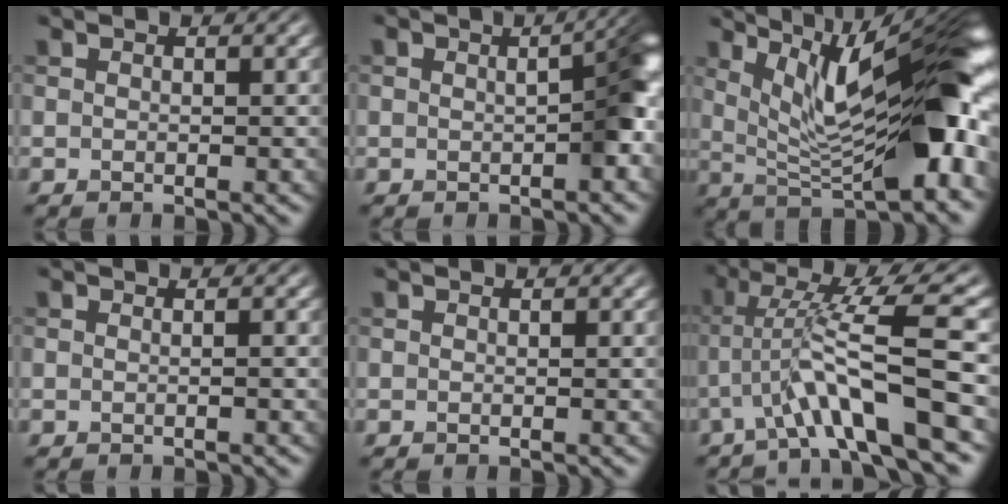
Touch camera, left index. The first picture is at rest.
{"total": 4.0, "force": [-0.1, 1.1, 3.8], "torque": [-0.051, 0.008, -0.001]}
{"total": 12.5, "force": [3.2, 3.4, 11.6], "torque": [-0.169, 0.008, 0.056]}
{"total": 0.0}
{"total": 0.0}
{"total": 8.1, "force": [-2.8, 0.8, 7.6], "torque": [-0.128, 0.019, -0.050]}